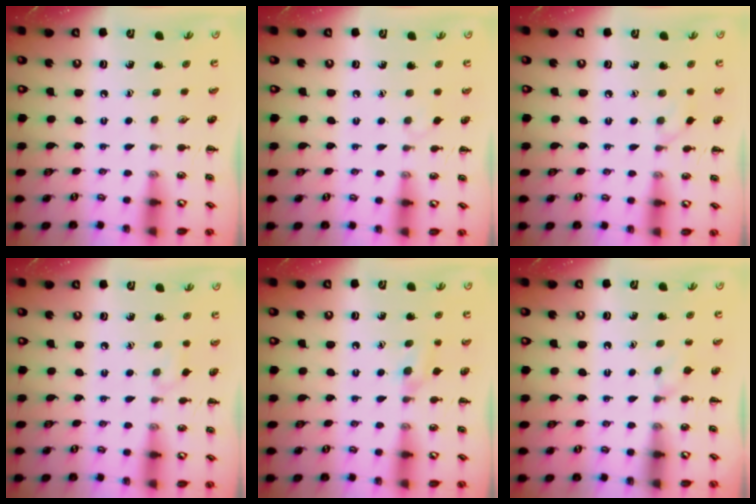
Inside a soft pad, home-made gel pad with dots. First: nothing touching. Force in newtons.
{"total": 3.1, "press": 2.9, "slide": 1.3}
{"total": 2.7, "press": 2.5, "slide": 1.2}
{"total": 4.3, "press": 4.0, "slide": 1.7}
{"total": 5.6, "press": 5.3, "slide": 1.8}
{"total": 1.9, "press": 1.7, "slide": 0.9}